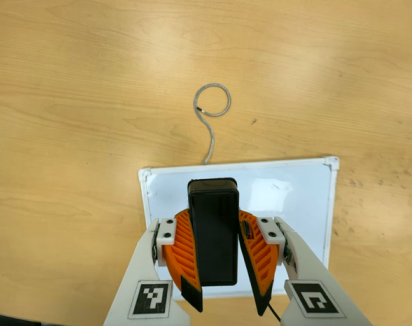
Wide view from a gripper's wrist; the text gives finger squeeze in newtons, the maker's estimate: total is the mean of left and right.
{"total": 11.0, "left": 9.8, "right": 12.3}